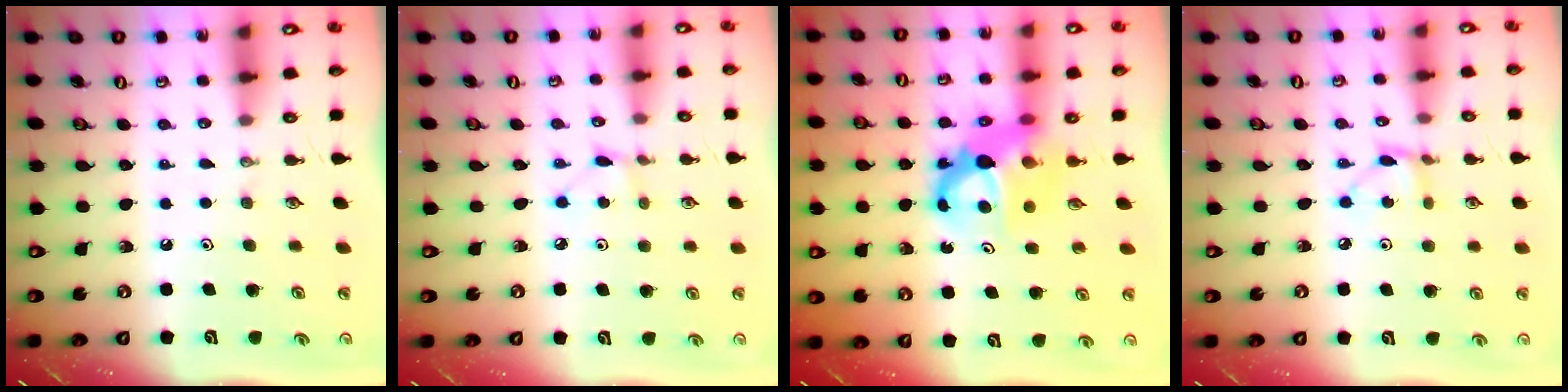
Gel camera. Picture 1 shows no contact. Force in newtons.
{"total": 2.7, "press": 2.7, "slide": 0.3}
{"total": 9.3, "press": 9.3, "slide": 0.6}
{"total": 3.7, "press": 3.7, "slide": 0.2}